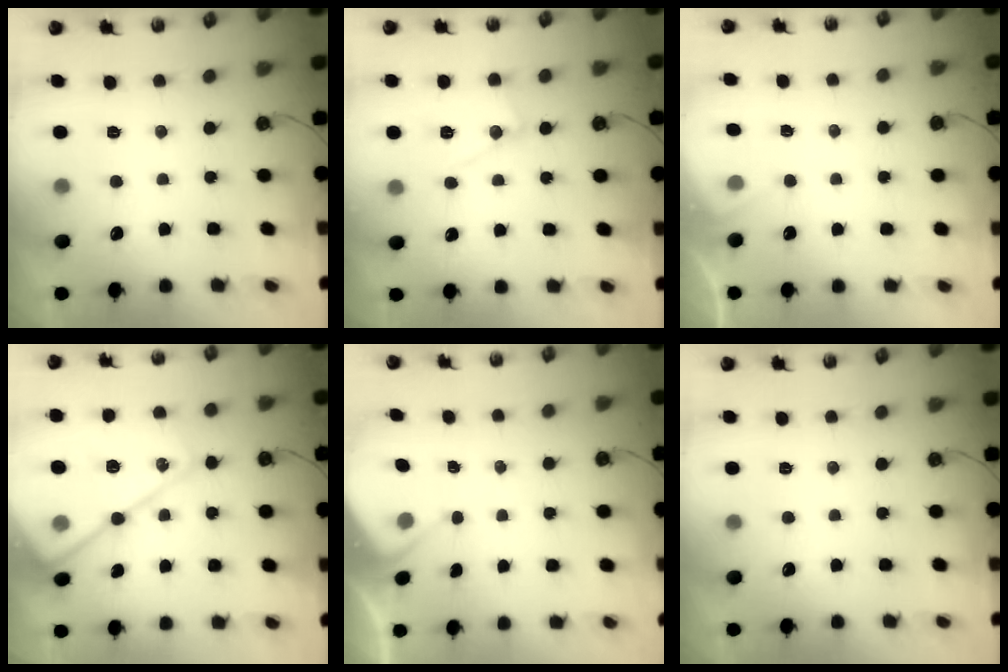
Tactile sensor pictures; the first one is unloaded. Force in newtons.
{"total": 11.3, "press": 11.3, "slide": 0.8}
{"total": 3.5, "press": 3.5, "slide": 0.5}
{"total": 18.7, "press": 18.6, "slide": 1.9}
{"total": 2.8, "press": 2.7, "slide": 0.4}
{"total": 0.0}